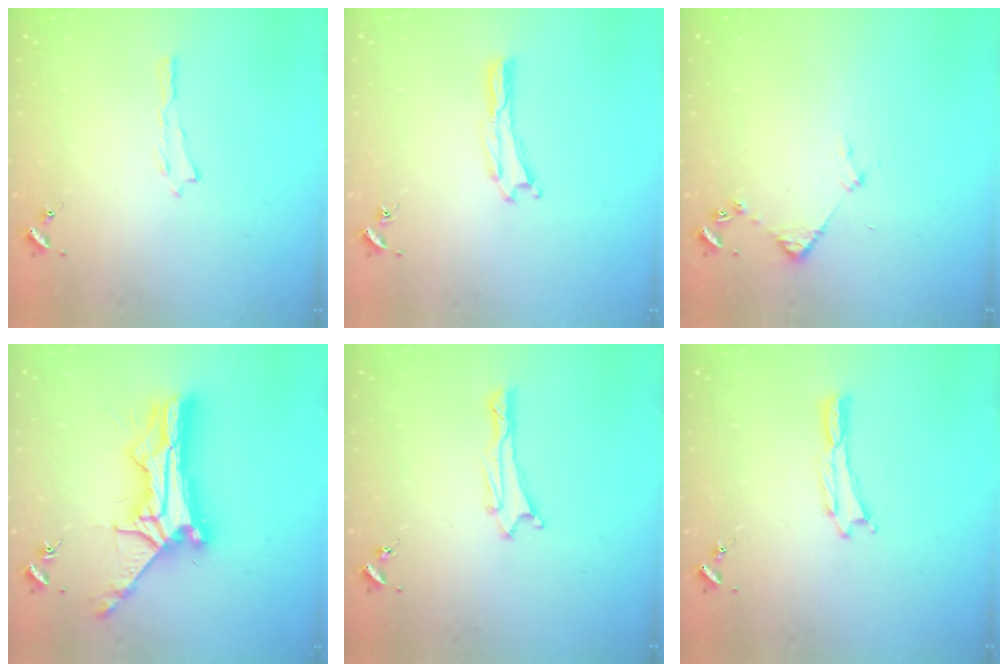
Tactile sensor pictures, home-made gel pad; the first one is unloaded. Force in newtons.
{"total": 0.0}
{"total": 3.7, "press": 3.7, "slide": 0.2}
{"total": 13.3, "press": 13.3, "slide": 1.1}
{"total": 1.0, "press": 1.0, "slide": 0.2}
{"total": 0.0}